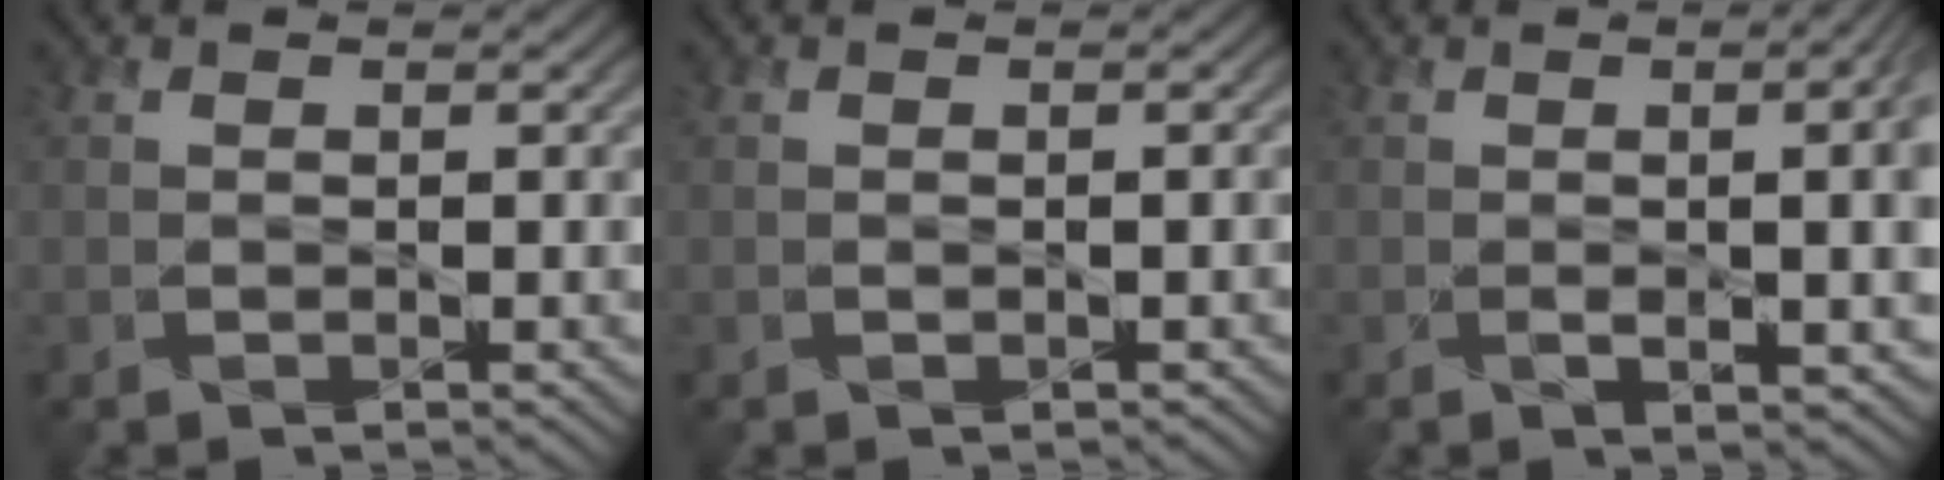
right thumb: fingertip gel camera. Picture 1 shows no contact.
{"total": 0.0}
{"total": 9.1, "force": [0.3, 2.8, 8.7], "torque": [-0.081, 0.014, -0.004]}